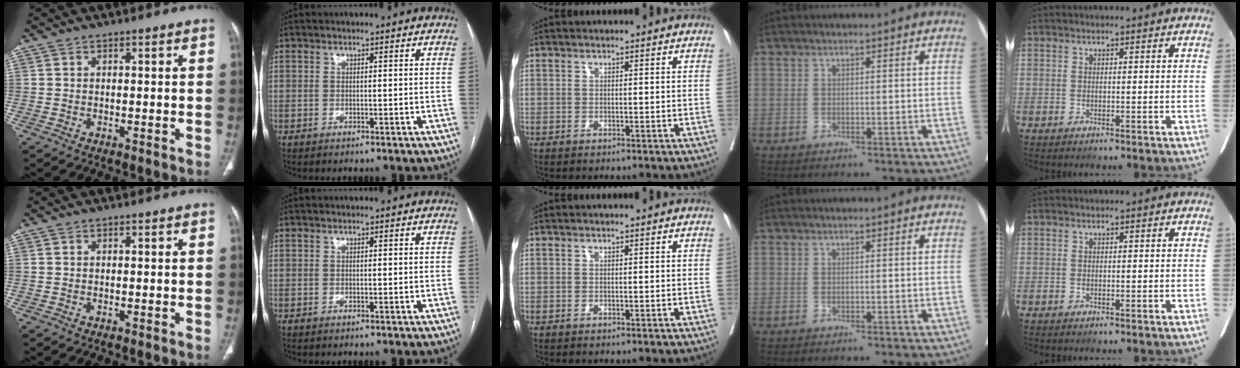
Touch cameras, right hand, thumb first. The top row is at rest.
{}